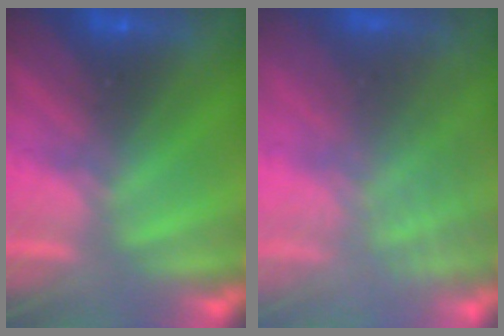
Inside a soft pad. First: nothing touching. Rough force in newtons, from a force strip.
{"total": 7.7}